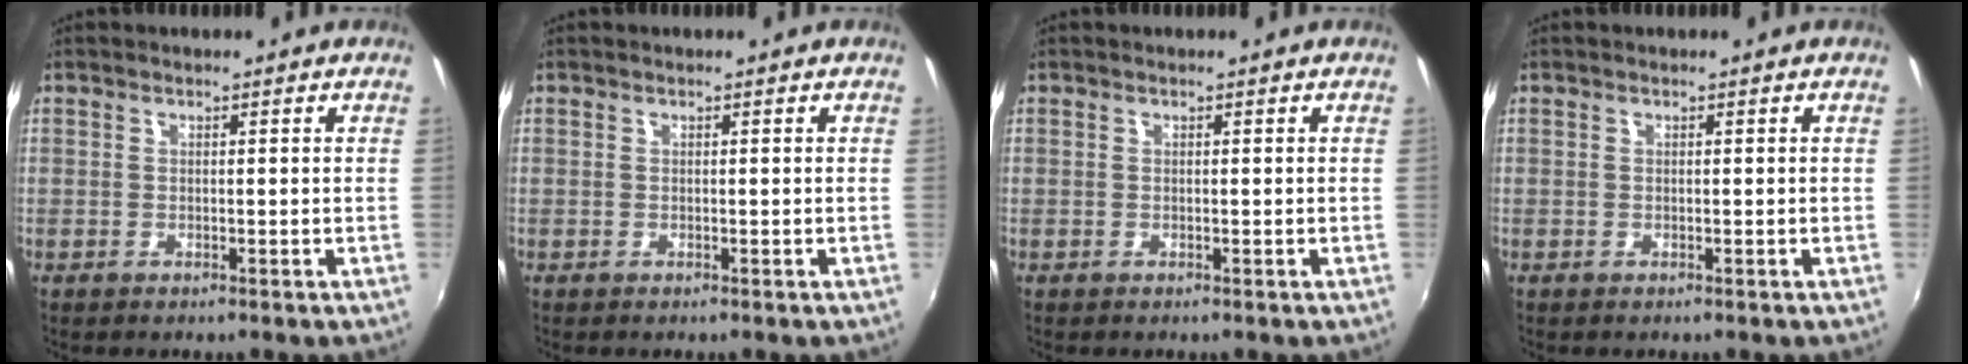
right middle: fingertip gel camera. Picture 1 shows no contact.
{"total": 0.0}
{"total": 0.0}
{"total": 0.0}